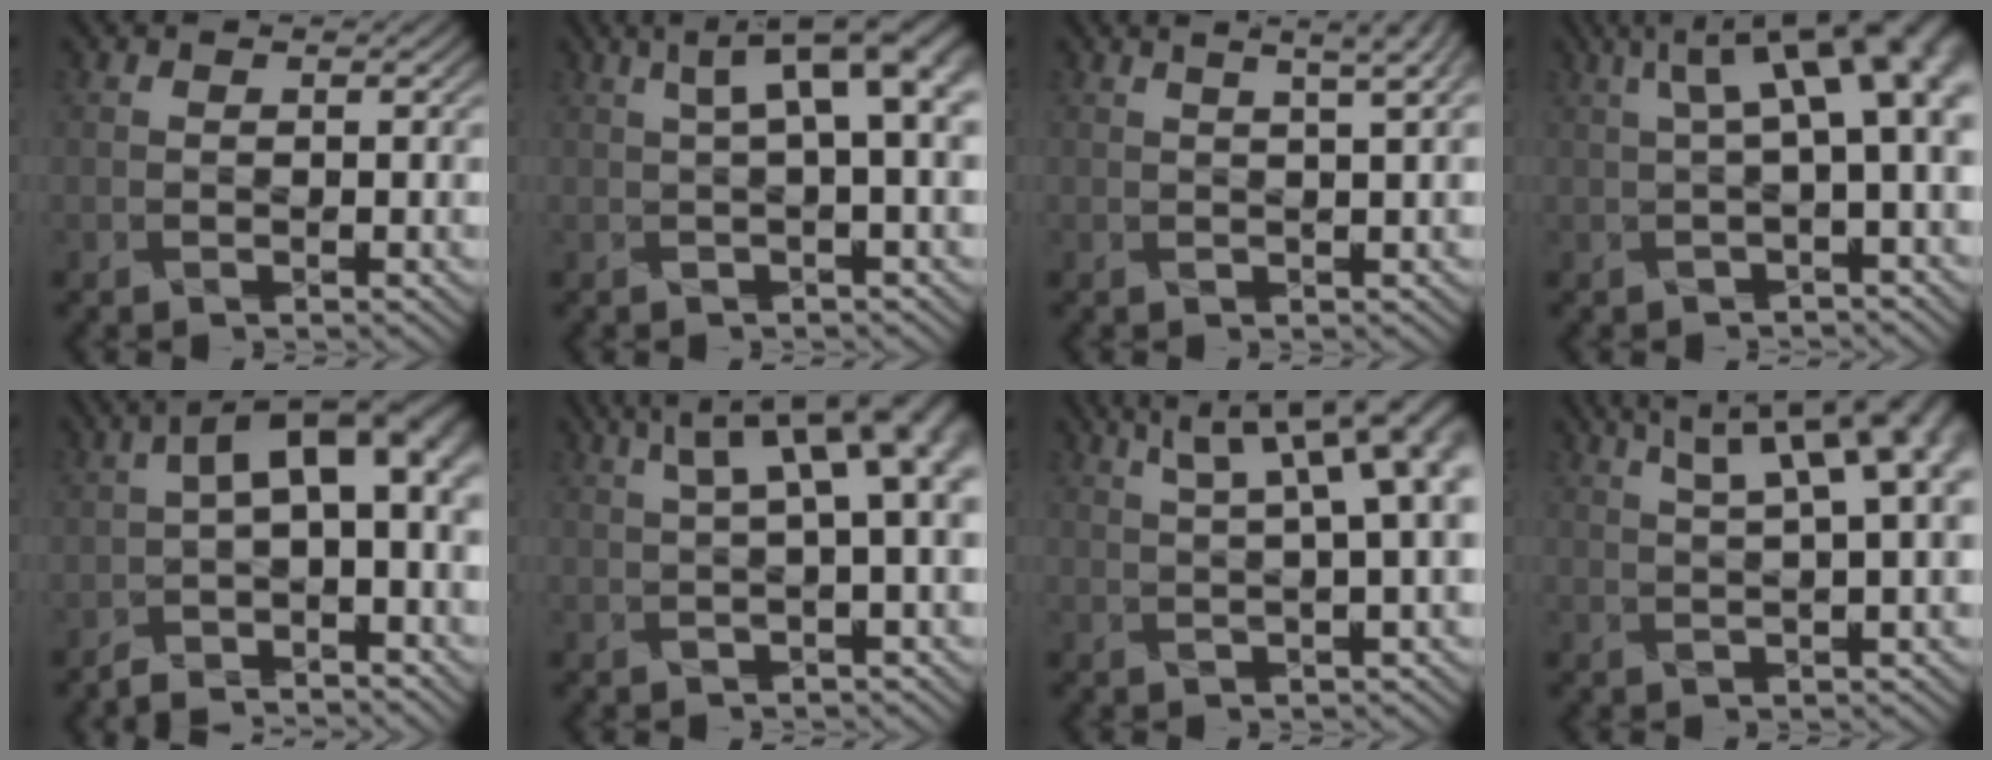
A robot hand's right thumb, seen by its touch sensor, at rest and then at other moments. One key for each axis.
{"total": 7.6, "fx": 2.0, "fy": 1.9, "fz": 7.0, "tx": -0.089, "ty": 0.023, "tz": 0.034}
{"total": 6.2, "fx": 3.2, "fy": 2.0, "fz": 4.9, "tx": -0.053, "ty": 0.037, "tz": 0.024}
{"total": 10.5, "fx": 2.7, "fy": 3.4, "fz": 9.6, "tx": -0.121, "ty": 0.027, "tz": 0.047}
{"total": 8.3, "fx": -1.5, "fy": 3.8, "fz": 7.2, "tx": -0.113, "ty": 0.001, "tz": -0.028}
{"total": 10.1, "fx": 3.2, "fy": 3.2, "fz": 9.0, "tx": -0.114, "ty": 0.031, "tz": 0.050}
{"total": 13.2, "fx": 5.1, "fy": 4.8, "fz": 11.2, "tx": -0.146, "ty": 0.060, "tz": 0.063}
{"total": 12.0, "fx": 5.0, "fy": 4.1, "fz": 10.0, "tx": -0.135, "ty": 0.048, "tz": 0.062}